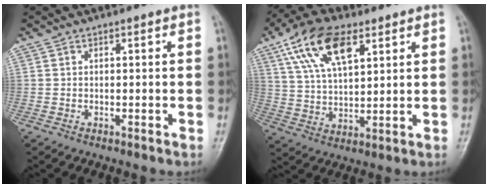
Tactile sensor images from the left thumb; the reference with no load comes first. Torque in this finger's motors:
{"motor_torque": [0.44, 0.42, 1.33, -0.80, 0.14]}